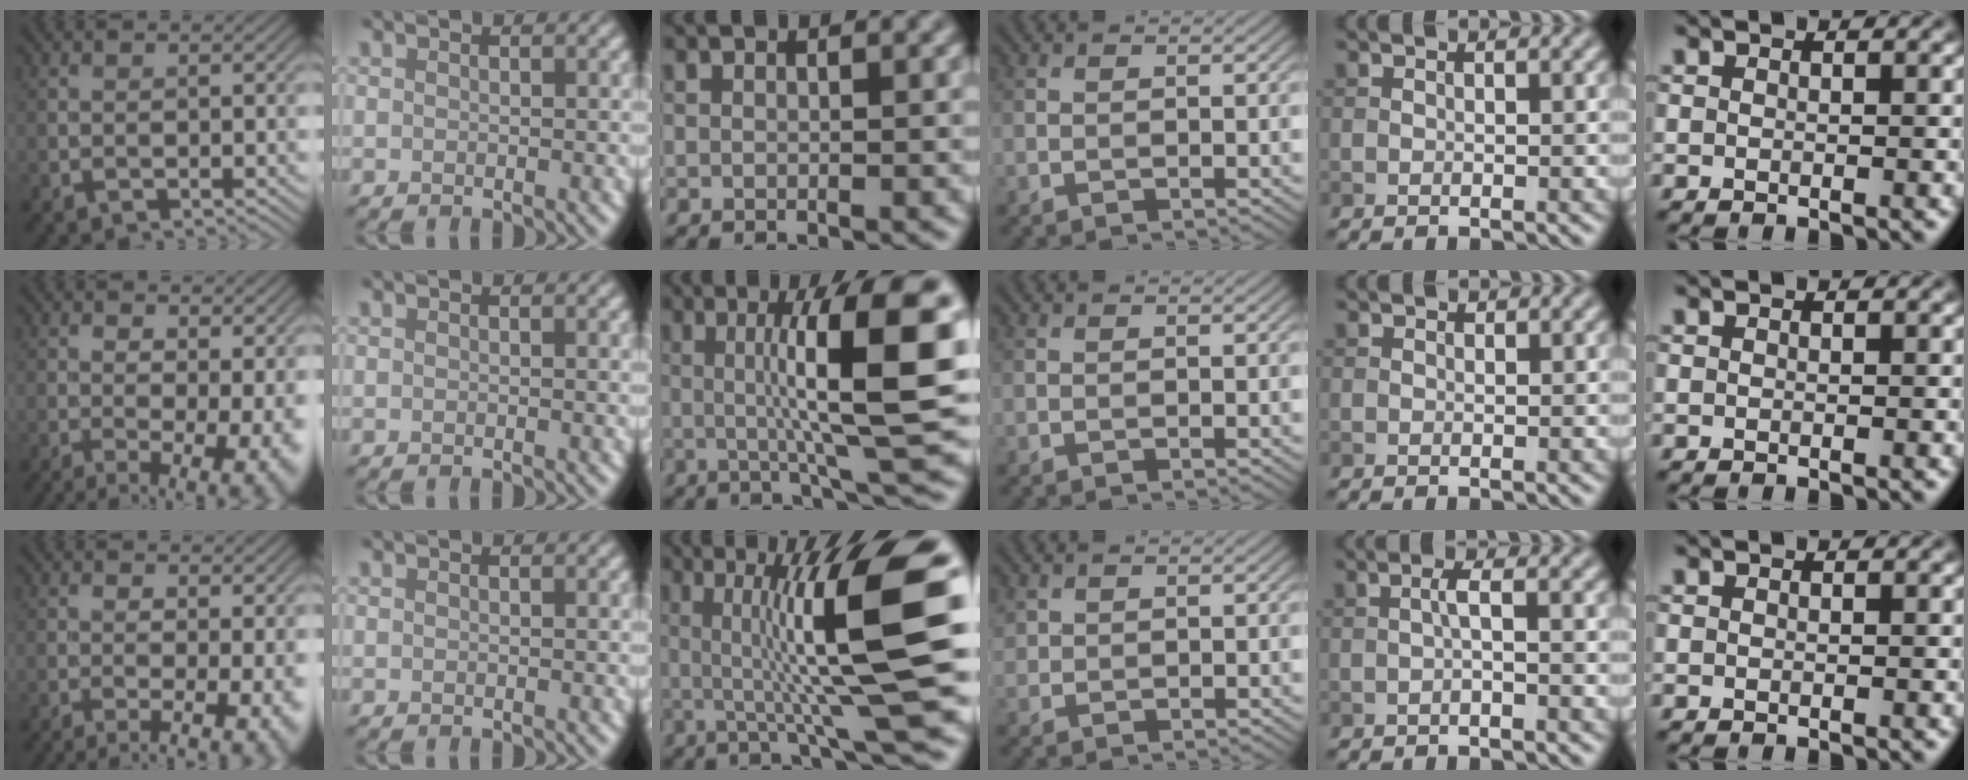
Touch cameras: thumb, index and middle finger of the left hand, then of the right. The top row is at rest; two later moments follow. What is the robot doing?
{"motion": "screw", "object": "dispenser bottle"}